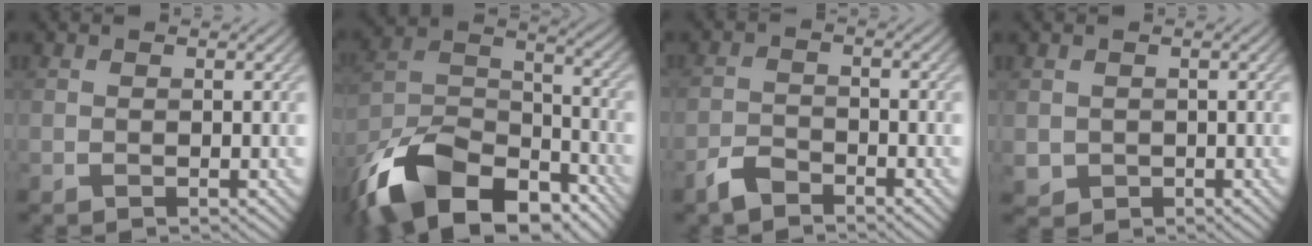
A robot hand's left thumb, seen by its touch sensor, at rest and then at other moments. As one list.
[{"total": 17.1, "force": [-11.9, 8.3, 9.0], "torque": [-0.221, -0.026, -0.211]}, {"total": 3.1, "force": [-2.5, 1.1, 1.3], "torque": [-0.029, 0.000, -0.059]}, {"total": 1.7, "force": [0.1, 1.6, 0.3], "torque": [-0.017, -0.011, 0.004]}]